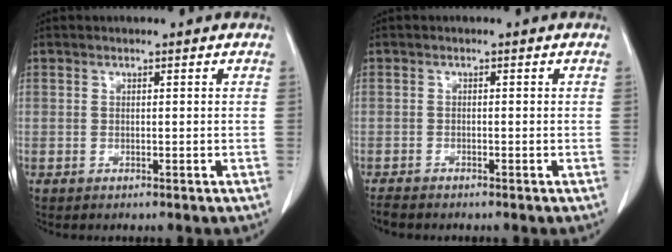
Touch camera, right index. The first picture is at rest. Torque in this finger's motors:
{"motor_torque": [0.24, -0.22, 0.05, 0.04]}